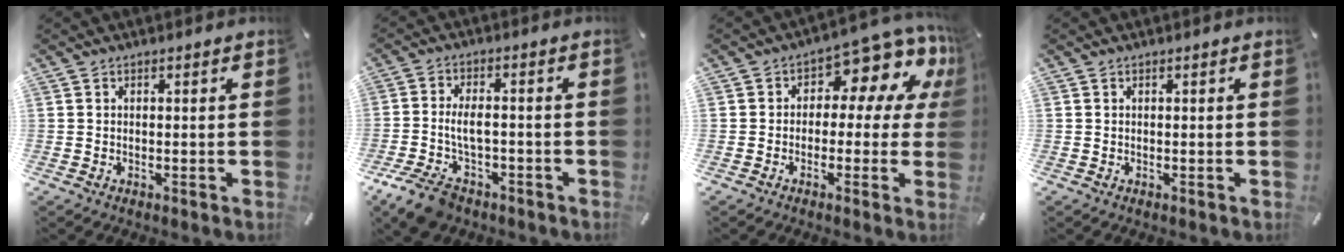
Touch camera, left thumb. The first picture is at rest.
{"total": 8.9, "force": [-3.2, 5.4, 6.2], "torque": [-0.124, 0.014, -0.052]}
{"total": 10.5, "force": [5.4, 5.0, 7.4], "torque": [-0.099, -0.051, 0.092]}
{"total": 0.0}